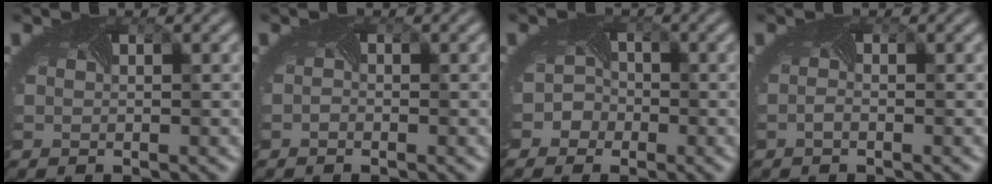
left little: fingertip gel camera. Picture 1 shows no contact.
{"total": 0.6, "force": [-0.5, -0.1, -0.3], "torque": [-0.001, -0.006, -0.013]}
{"total": 2.7, "force": [-1.7, 2.1, -0.1], "torque": [0.021, 0.005, -0.031]}
{"total": 0.7, "force": [-0.7, -0.2, -0.1], "torque": [-0.004, -0.003, -0.015]}